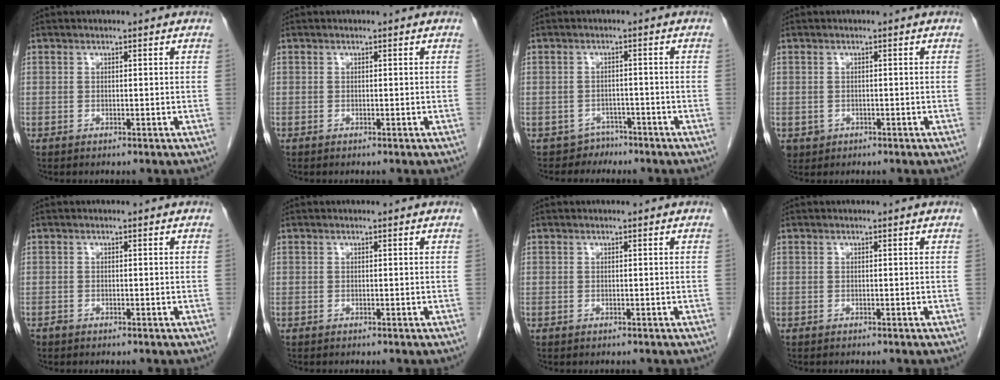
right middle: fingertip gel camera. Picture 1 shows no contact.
{"total": 0.0}
{"total": 2.8, "force": [-2.2, 1.4, -0.9], "torque": [0.016, 0.006, -0.035]}
{"total": 1.7, "force": [-0.6, 1.6, 0.3], "torque": [-0.004, 0.004, -0.003]}
{"total": 0.6, "force": [-0.5, 0.3, 0.1], "torque": [-0.008, 0.000, -0.011]}
{"total": 0.0}
{"total": 0.0}
{"total": 0.6, "force": [-0.6, 0.1, 0.2], "torque": [-0.008, -0.002, -0.011]}